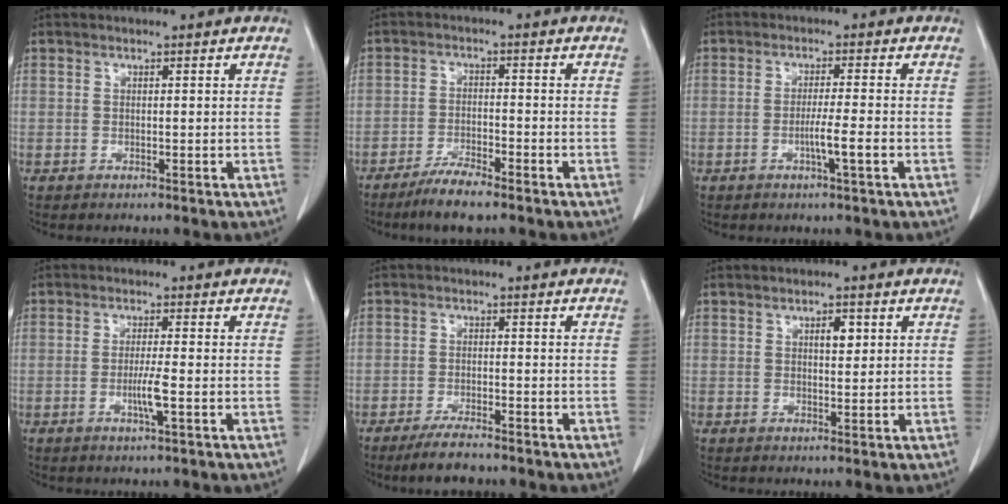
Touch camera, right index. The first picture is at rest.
{"total": 5.1, "force": [-4.0, 0.3, 3.2], "torque": [-0.065, -0.011, -0.077]}
{"total": 3.8, "force": [-1.3, -0.6, 3.6], "torque": [-0.061, -0.005, -0.024]}
{"total": 3.5, "force": [-1.0, -0.3, 3.4], "torque": [-0.065, -0.007, -0.020]}
{"total": 4.3, "force": [-3.6, 0.5, 2.3], "torque": [-0.045, -0.009, -0.066]}
{"total": 2.5, "force": [0.9, 1.0, 2.1], "torque": [-0.033, -0.002, 0.015]}